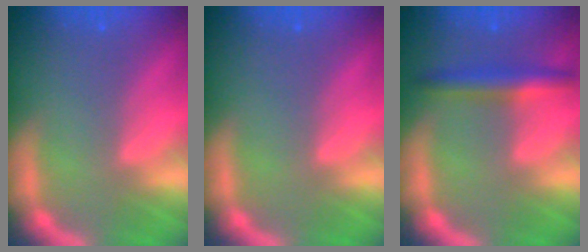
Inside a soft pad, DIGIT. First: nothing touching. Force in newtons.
{"total": 0.0}
{"total": 3.5}